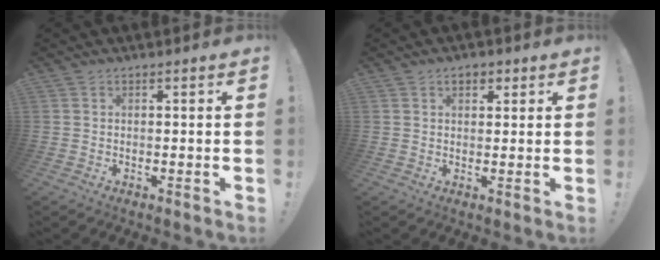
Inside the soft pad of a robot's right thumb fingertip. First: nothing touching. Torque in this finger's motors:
{"motor_torque": [0.11, 1.01, 0.06, -0.10, 0.00]}